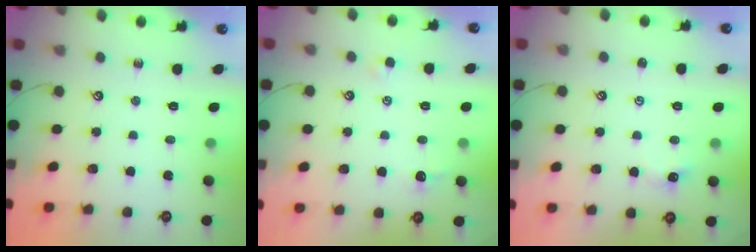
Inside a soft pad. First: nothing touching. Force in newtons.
{"total": 1.1, "press": 0.9, "slide": 0.6}
{"total": 0.0}